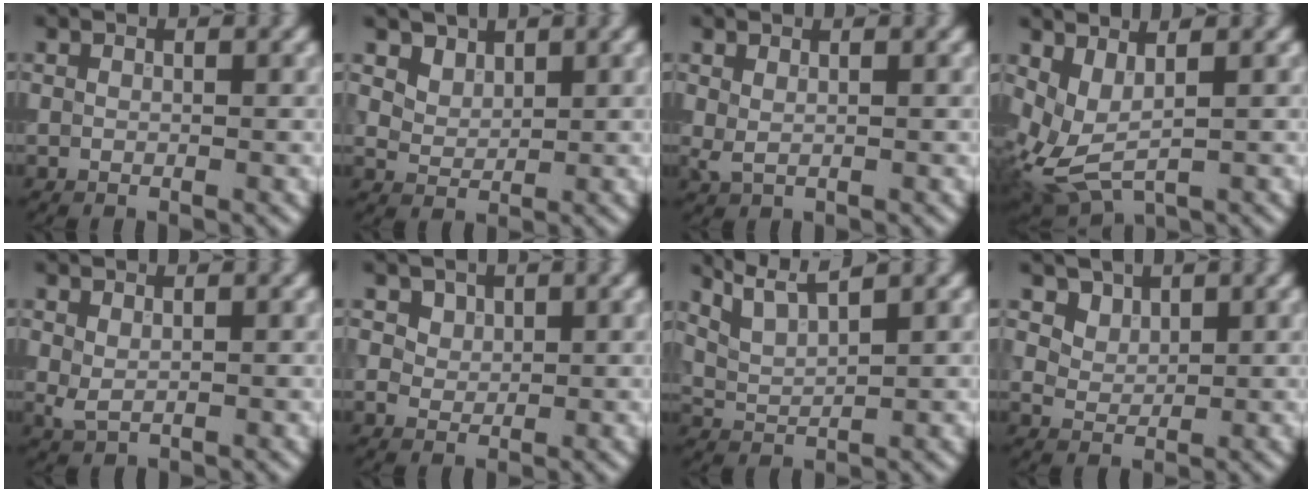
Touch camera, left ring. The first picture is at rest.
{"total": 3.0, "force": [2.2, 1.7, 1.0], "torque": [-0.034, -0.014, 0.062]}
{"total": 1.1, "force": [0.5, 0.4, 0.8], "torque": [-0.020, -0.002, 0.013]}
{"total": 4.8, "force": [0.5, 2.1, 4.2], "torque": [-0.115, -0.009, 0.016]}
{"total": 1.2, "force": [0.5, 0.6, 0.9], "torque": [-0.023, -0.002, 0.014]}
{"total": 2.7, "force": [1.7, 1.8, 1.0], "torque": [-0.033, -0.006, 0.040]}
{"total": 4.3, "force": [3.5, 0.8, 2.3], "torque": [-0.052, 0.013, 0.066]}
{"total": 2.9, "force": [2.1, 1.7, 0.9], "torque": [-0.032, -0.018, 0.062]}